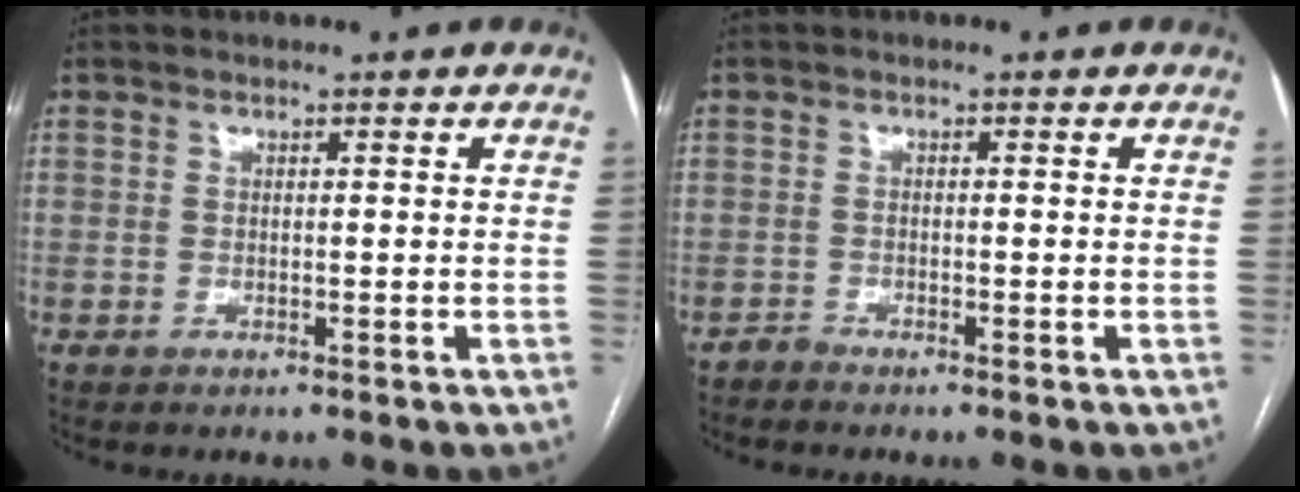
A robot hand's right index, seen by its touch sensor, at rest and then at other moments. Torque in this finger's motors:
{"motor_torque": [-0.11, -0.08, -0.04, 0.01]}